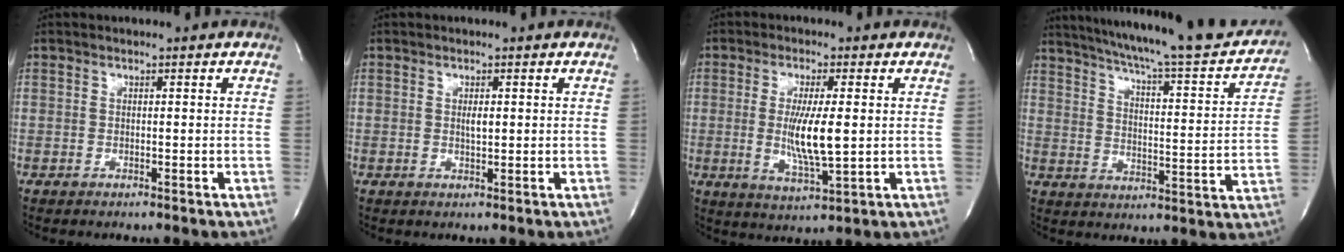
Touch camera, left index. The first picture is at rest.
{"total": 1.3, "force": [0.4, 0.4, 1.2], "torque": [-0.023, -0.001, 0.007]}
{"total": 7.9, "force": [0.2, 0.9, 7.8], "torque": [-0.154, -0.020, 0.005]}
{"total": 24.3, "force": [22.0, 2.0, 10.3], "torque": [-0.160, -0.047, 0.285]}